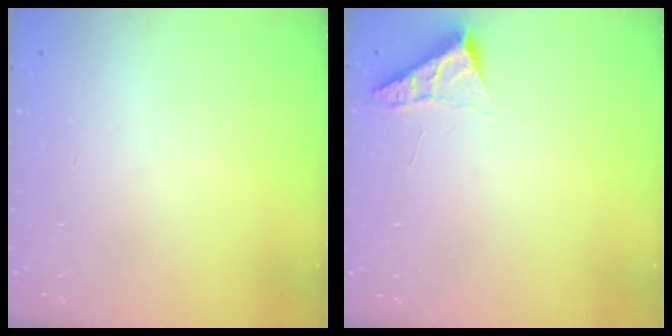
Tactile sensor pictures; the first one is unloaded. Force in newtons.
{"total": 4.0, "press": 4.0, "slide": 0.5}